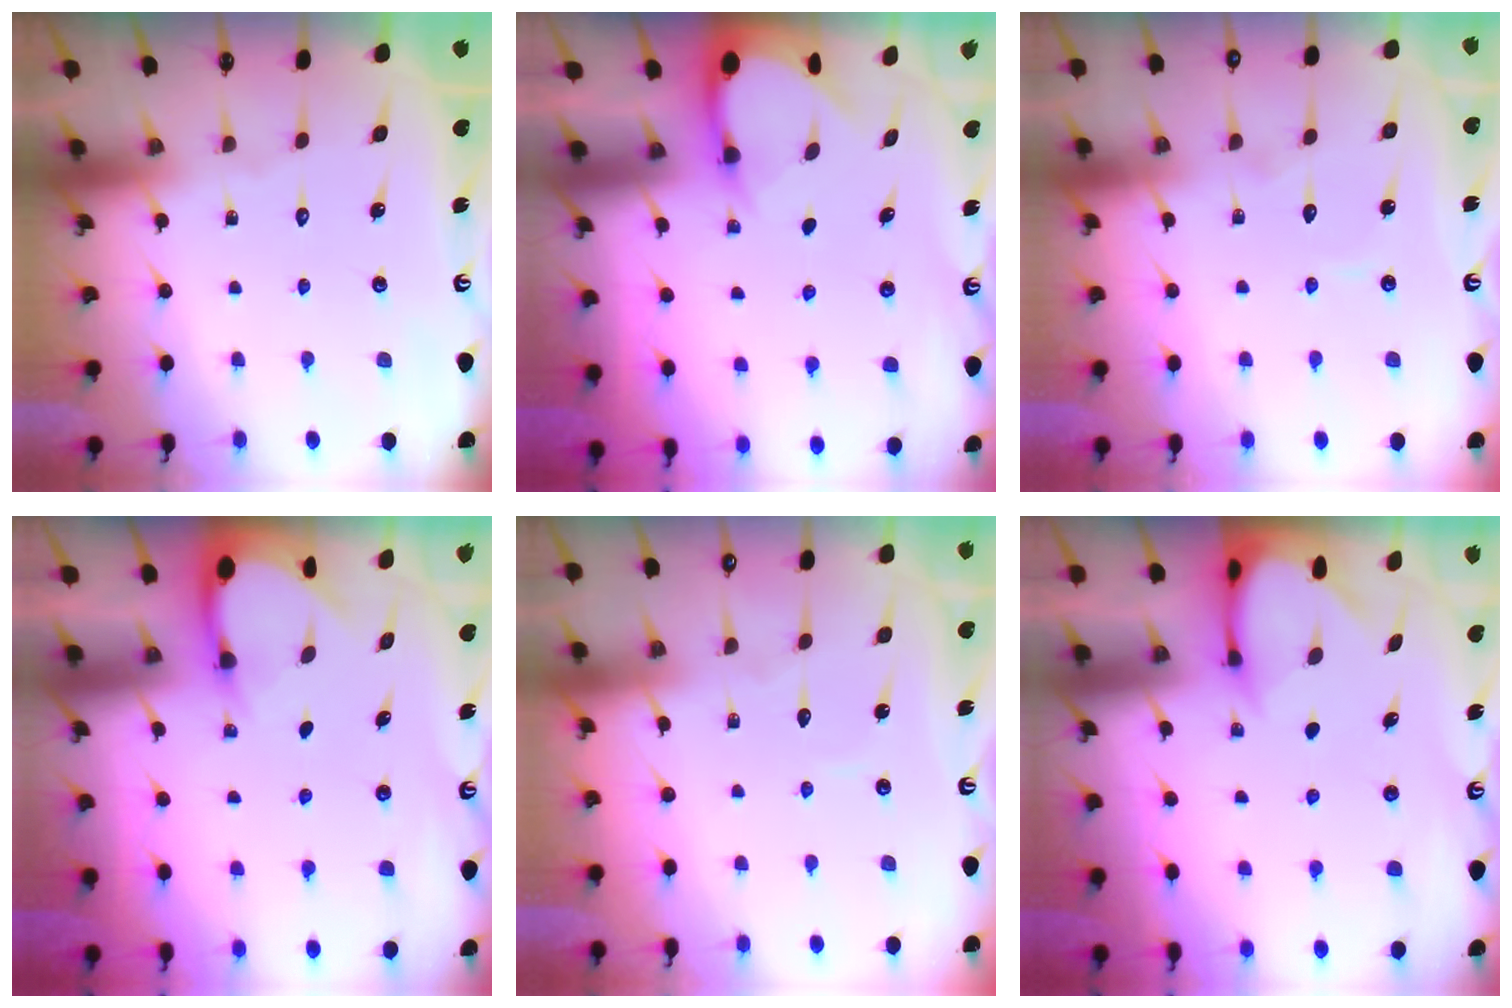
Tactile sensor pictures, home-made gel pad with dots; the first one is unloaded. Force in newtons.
{"total": 3.2, "press": 3.2, "slide": 0.2}
{"total": 5.0, "press": 5.0, "slide": 0.5}
{"total": 3.7, "press": 3.7, "slide": 0.2}
{"total": 2.4, "press": 2.4, "slide": 0.3}
{"total": 3.4, "press": 3.4, "slide": 0.3}